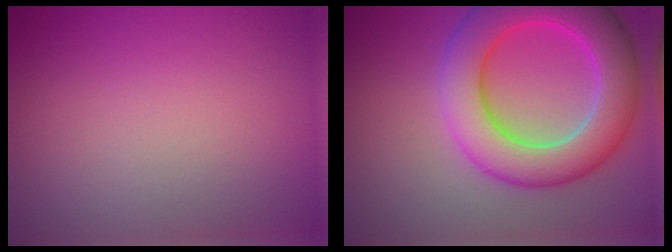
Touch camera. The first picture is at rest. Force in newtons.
{"total": 8.7, "press": 8.7, "slide": 0.1}